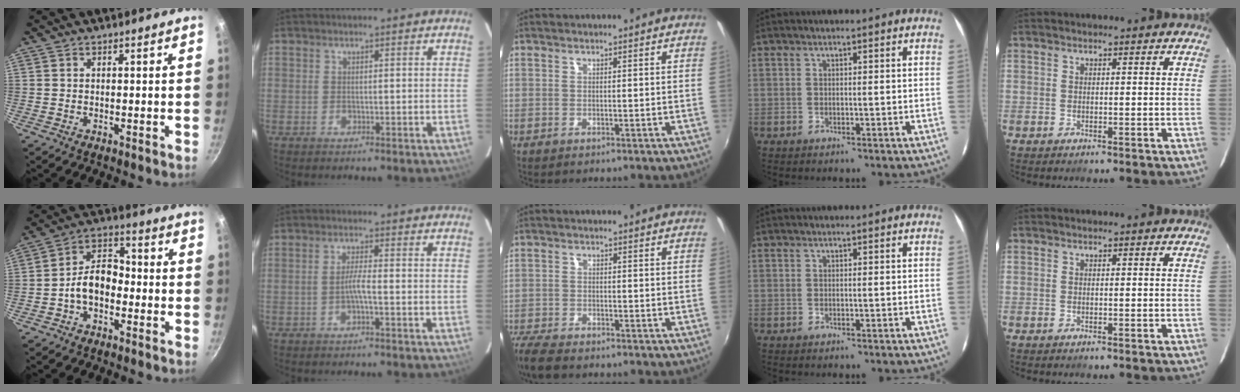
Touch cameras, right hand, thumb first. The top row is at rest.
{"thumb": {"total": 8.5, "force": [-2.5, 5.6, 5.9], "torque": [-0.072, 0.043, -0.057]}, "index": {"total": 2.4, "force": [-1.1, 0.0, 2.1], "torque": [-0.041, 0.001, -0.022]}, "middle": {"total": 6.0, "force": [-5.3, 1.0, 2.6], "torque": [-0.077, -0.026, -0.102]}}